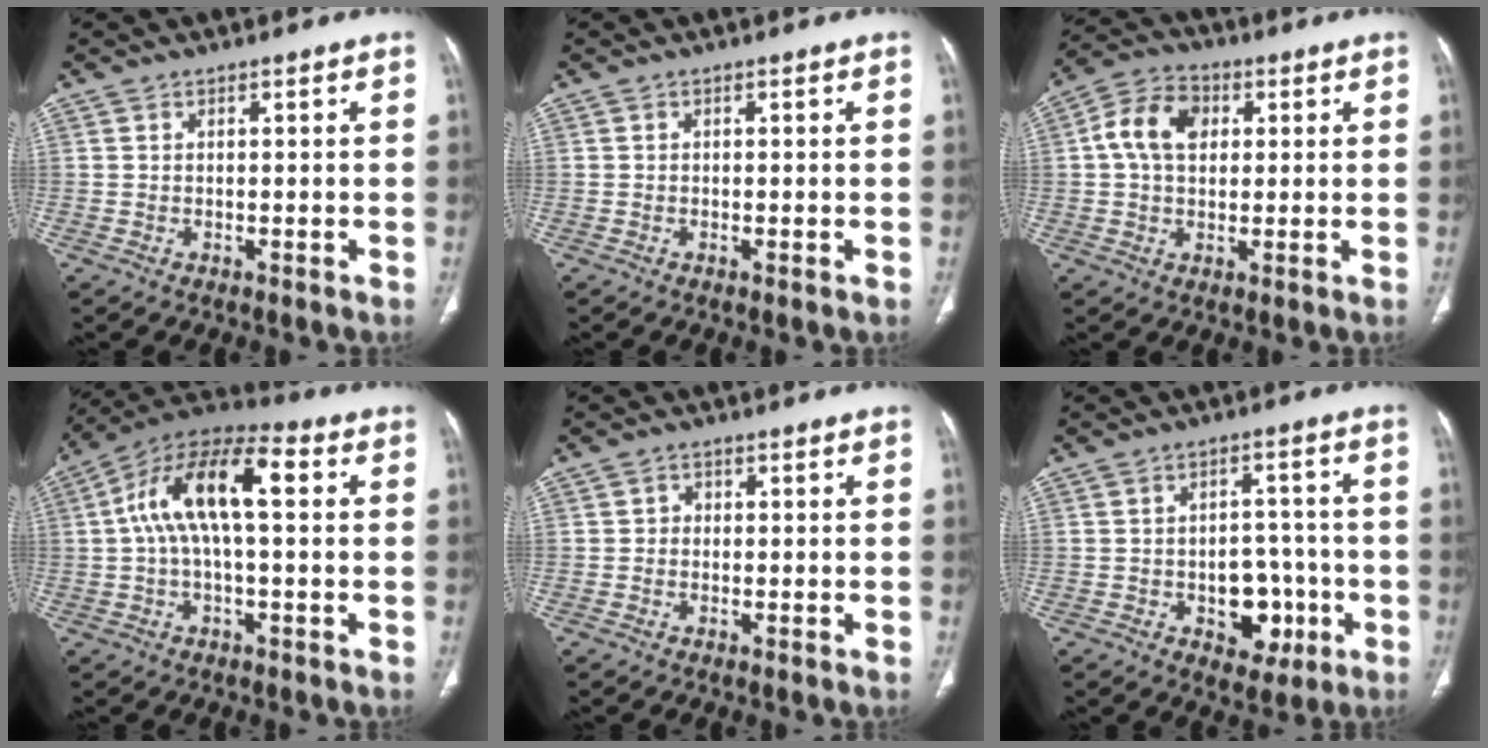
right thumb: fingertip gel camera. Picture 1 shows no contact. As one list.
[{"total": 0.0}, {"total": 9.3, "force": [1.9, 6.7, 6.3], "torque": [-0.106, 0.016, 0.027]}, {"total": 15.0, "force": [2.3, 6.1, 13.4], "torque": [-0.250, 0.044, 0.034]}, {"total": 1.2, "force": [-0.1, 1.1, 0.5], "torque": [0.003, 0.005, -0.006]}, {"total": 9.4, "force": [-2.9, 6.4, 6.3], "torque": [-0.044, 0.027, -0.030]}]